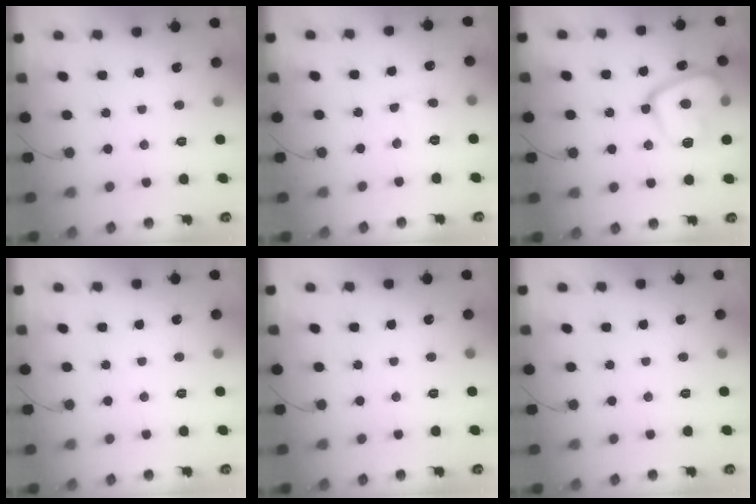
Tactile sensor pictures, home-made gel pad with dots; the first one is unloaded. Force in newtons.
{"total": 4.8, "press": 4.8, "slide": 0.2}
{"total": 17.1, "press": 17.0, "slide": 2.0}
{"total": 0.0}
{"total": 0.0}
{"total": 0.0}